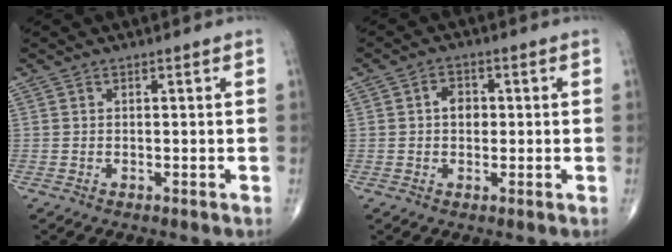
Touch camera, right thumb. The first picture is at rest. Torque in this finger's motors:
{"motor_torque": [0.28, 0.48, 0.23, -0.01, 0.01]}